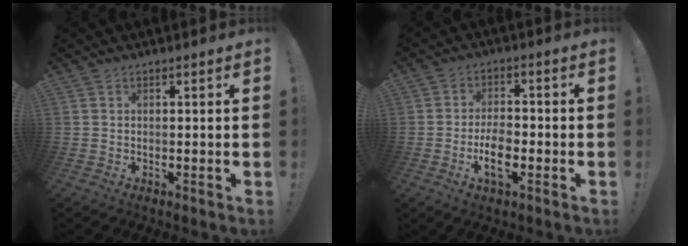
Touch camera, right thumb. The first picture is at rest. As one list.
[{"total": 8.5, "force": [-3.2, 6.3, 4.8], "torque": [-0.061, 0.020, -0.053]}]